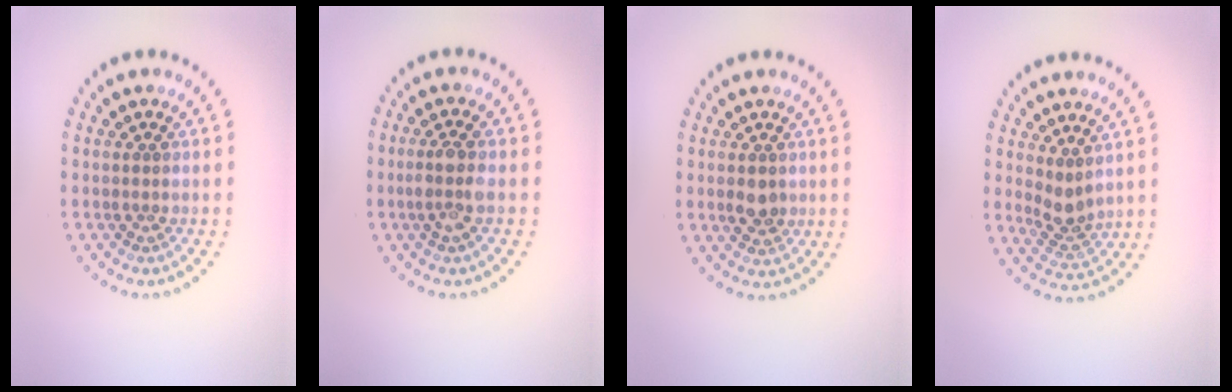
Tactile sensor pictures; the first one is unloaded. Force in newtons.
{"total": 2.4, "press": 2.1, "slide": 1.2}
{"total": 1.9, "press": 1.9, "slide": 0.2}
{"total": 2.3, "press": 1.8, "slide": 1.5}